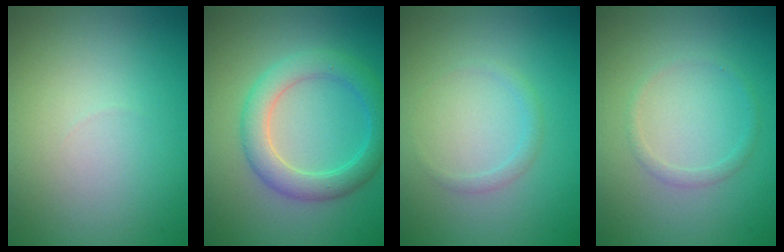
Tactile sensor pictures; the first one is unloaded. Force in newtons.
{"total": 4.3, "press": 4.3, "slide": 0.1}
{"total": 0.8, "press": 0.8, "slide": 0.0}
{"total": 1.0, "press": 1.0, "slide": 0.1}